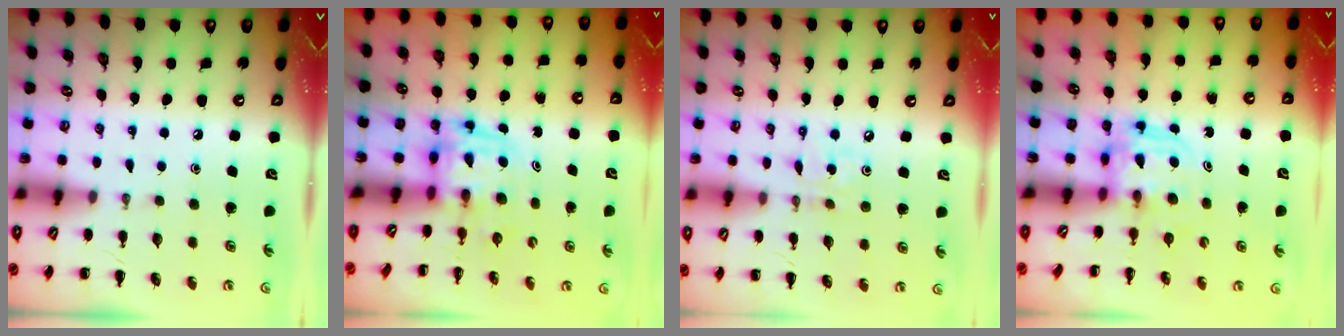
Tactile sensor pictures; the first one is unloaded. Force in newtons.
{"total": 3.7, "press": 3.7, "slide": 0.7}
{"total": 3.6, "press": 3.4, "slide": 1.0}
{"total": 3.6, "press": 3.6, "slide": 0.3}